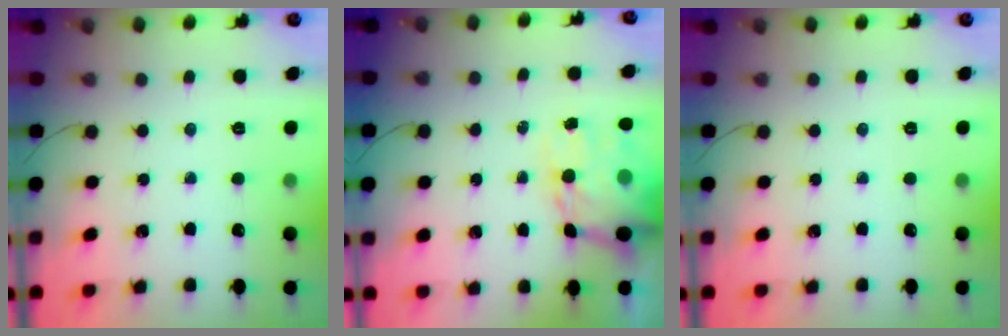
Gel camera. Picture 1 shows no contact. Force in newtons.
{"total": 13.6, "press": 13.2, "slide": 3.4}
{"total": 0.0}